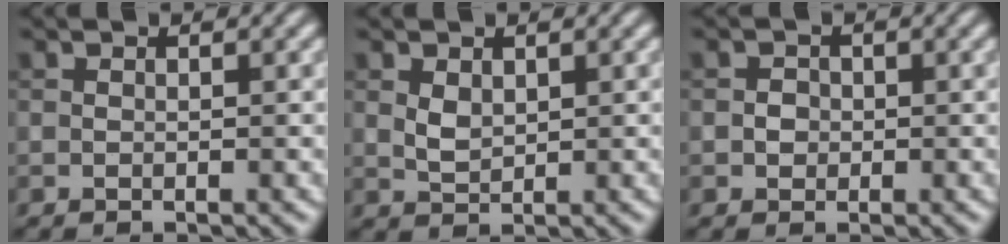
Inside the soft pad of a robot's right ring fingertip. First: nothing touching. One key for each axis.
{"total": 1.6, "fx": 0.6, "fy": 1.1, "fz": 1.0, "tx": -0.024, "ty": -0.002, "tz": 0.017}
{"total": 1.2, "fx": -0.2, "fy": 1.1, "fz": 0.4, "tx": -0.002, "ty": 0.000, "tz": -0.006}